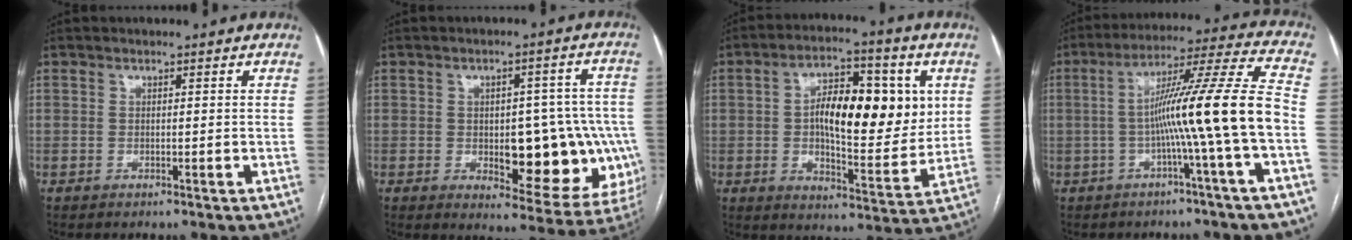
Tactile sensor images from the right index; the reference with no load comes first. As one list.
[{"total": 16.7, "force": [-2.8, 7.2, 14.8], "torque": [-0.129, 0.024, -0.010]}, {"total": 16.0, "force": [2.6, 6.4, 14.5], "torque": [-0.220, 0.018, 0.043]}, {"total": 14.0, "force": [-2.9, -2.4, 13.5], "torque": [-0.215, 0.019, -0.053]}]